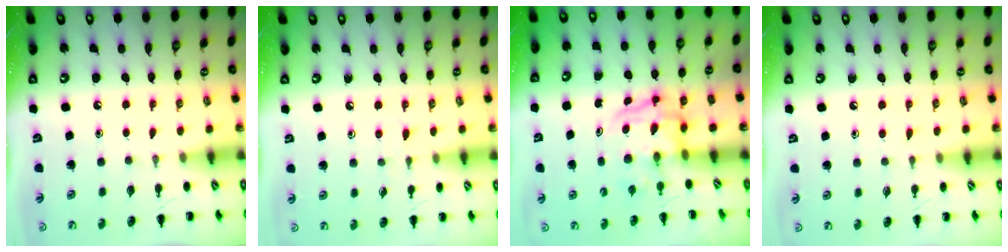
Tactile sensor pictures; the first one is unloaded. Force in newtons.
{"total": 4.8, "press": 4.3, "slide": 2.0}
{"total": 3.8, "press": 3.8, "slide": 0.5}
{"total": 2.5, "press": 2.1, "slide": 1.3}